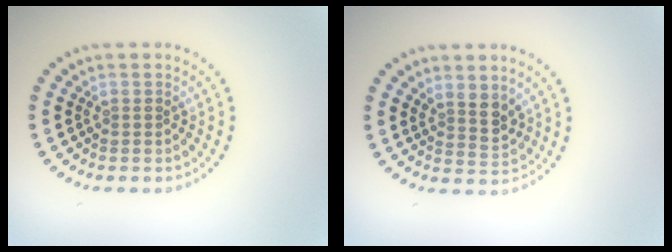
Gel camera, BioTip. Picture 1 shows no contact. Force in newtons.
{"total": 2.2, "press": 1.8, "slide": 1.4}